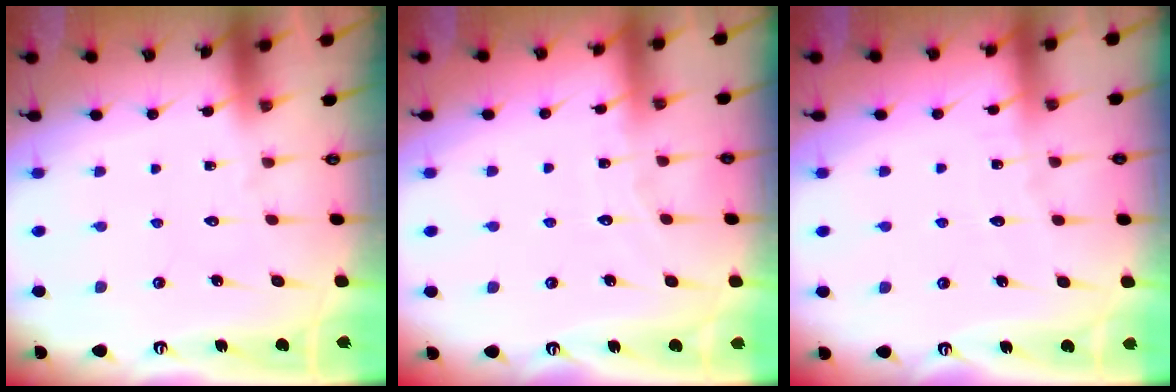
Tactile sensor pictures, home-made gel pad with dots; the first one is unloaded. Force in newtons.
{"total": 3.4, "press": 3.4, "slide": 0.5}
{"total": 2.3, "press": 2.3, "slide": 0.3}